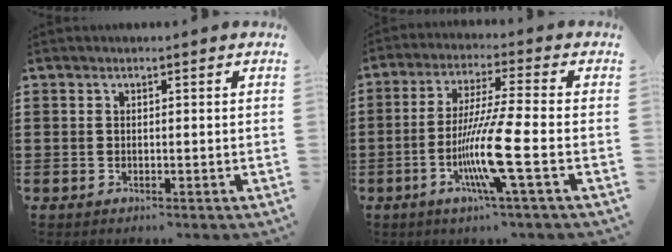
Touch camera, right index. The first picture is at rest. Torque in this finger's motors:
{"motor_torque": [2.14, 0.00, 0.58, 0.21]}